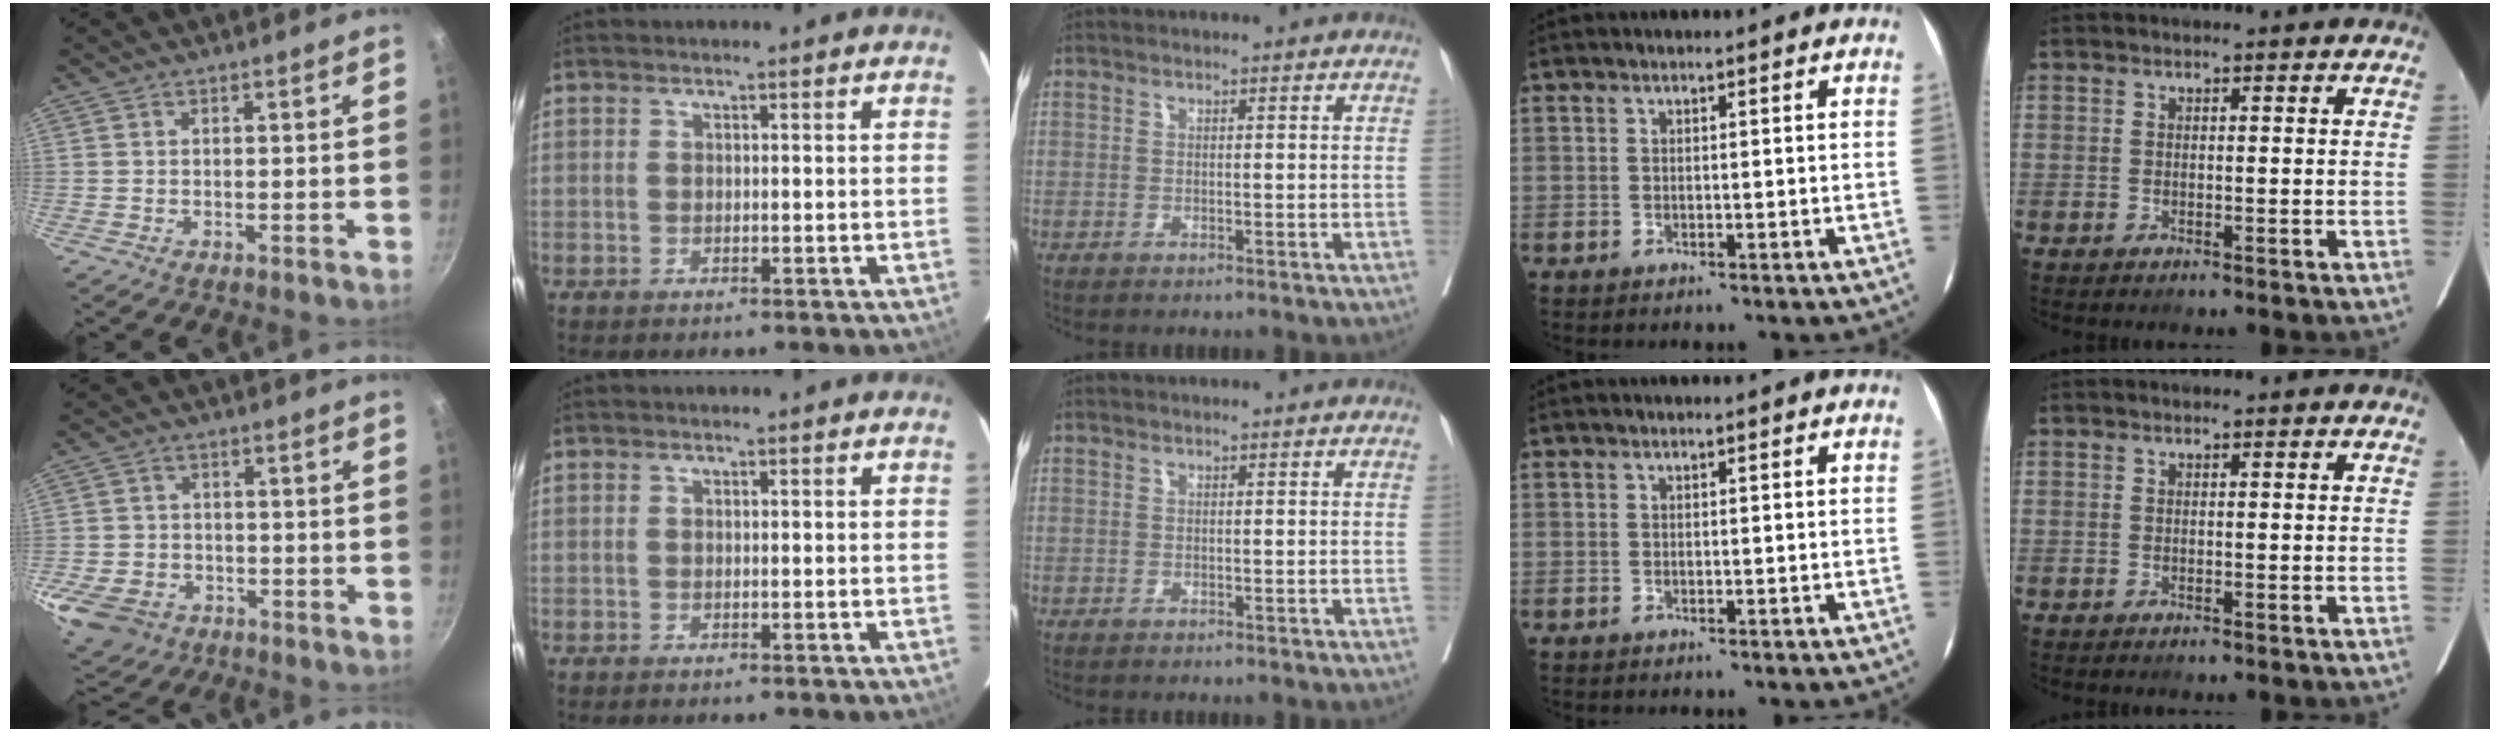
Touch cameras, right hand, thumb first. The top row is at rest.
{"thumb": {"total": 12.0, "force": [-5.3, 9.3, 5.4], "torque": [-0.130, 0.019, -0.080]}}